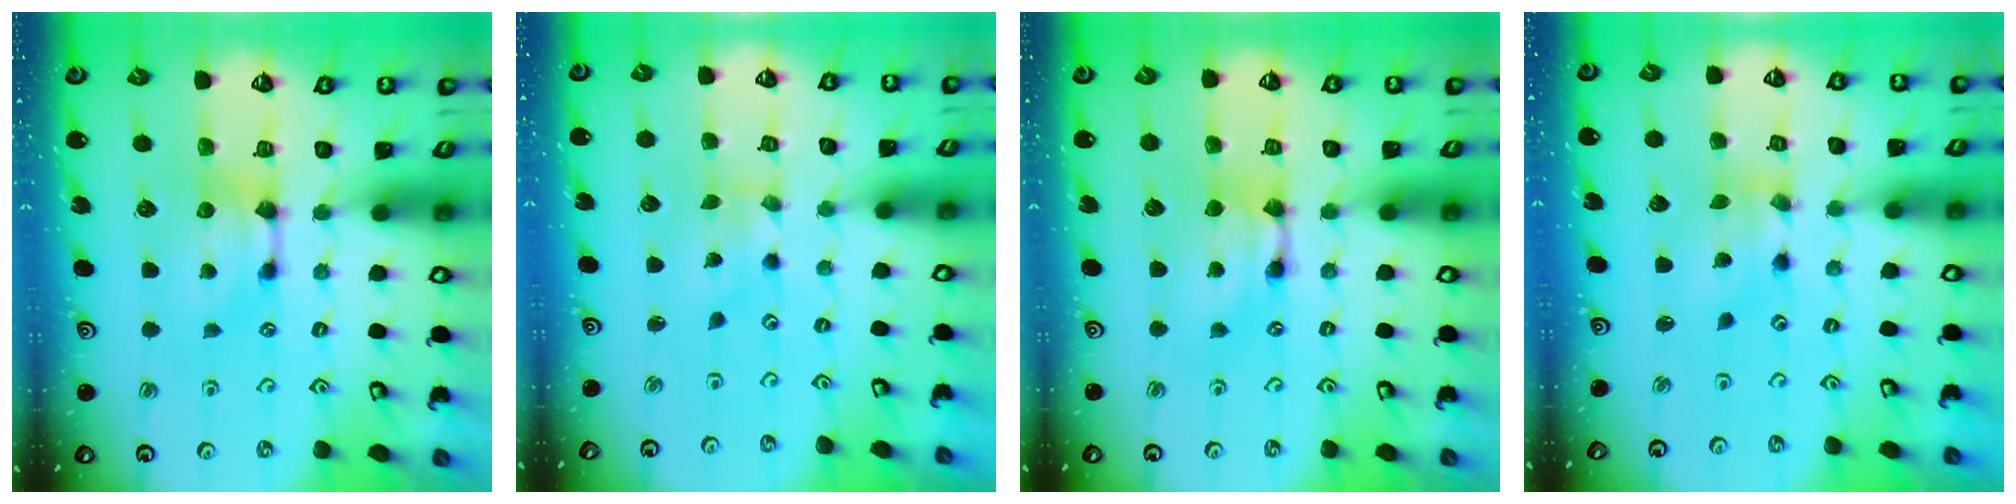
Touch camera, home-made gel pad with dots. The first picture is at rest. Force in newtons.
{"total": 3.0, "press": 2.9, "slide": 0.9}
{"total": 1.6, "press": 1.5, "slide": 0.1}
{"total": 1.4, "press": 0.8, "slide": 1.2}